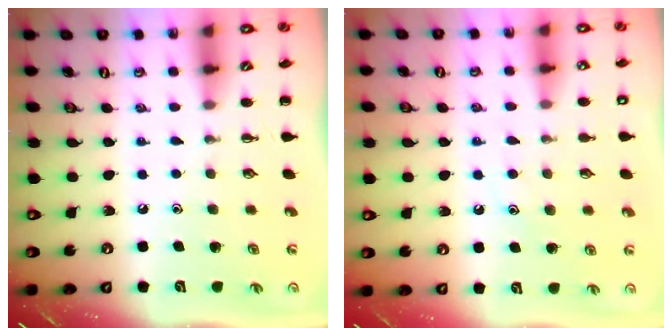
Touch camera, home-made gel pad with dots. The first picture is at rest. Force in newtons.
{"total": 8.2, "press": 8.1, "slide": 1.2}